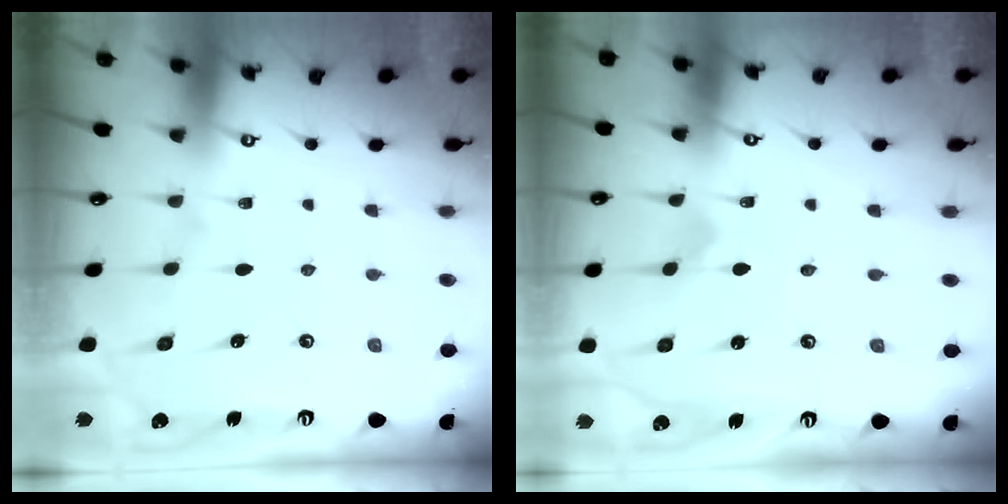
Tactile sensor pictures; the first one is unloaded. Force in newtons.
{"total": 0.0}